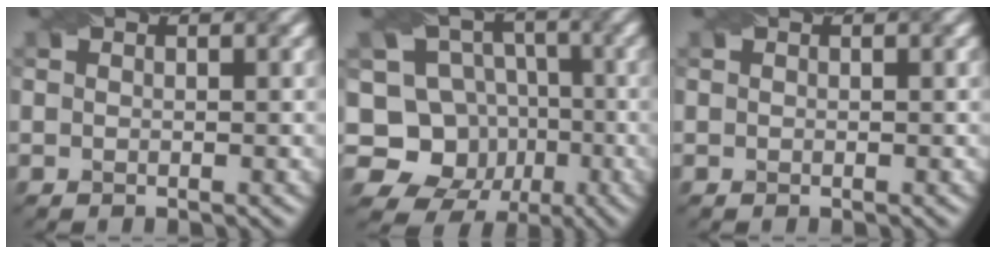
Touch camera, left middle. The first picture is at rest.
{"total": 10.9, "force": [-3.0, 9.8, 3.7], "torque": [-0.067, 0.022, -0.076]}
{"total": 0.0}